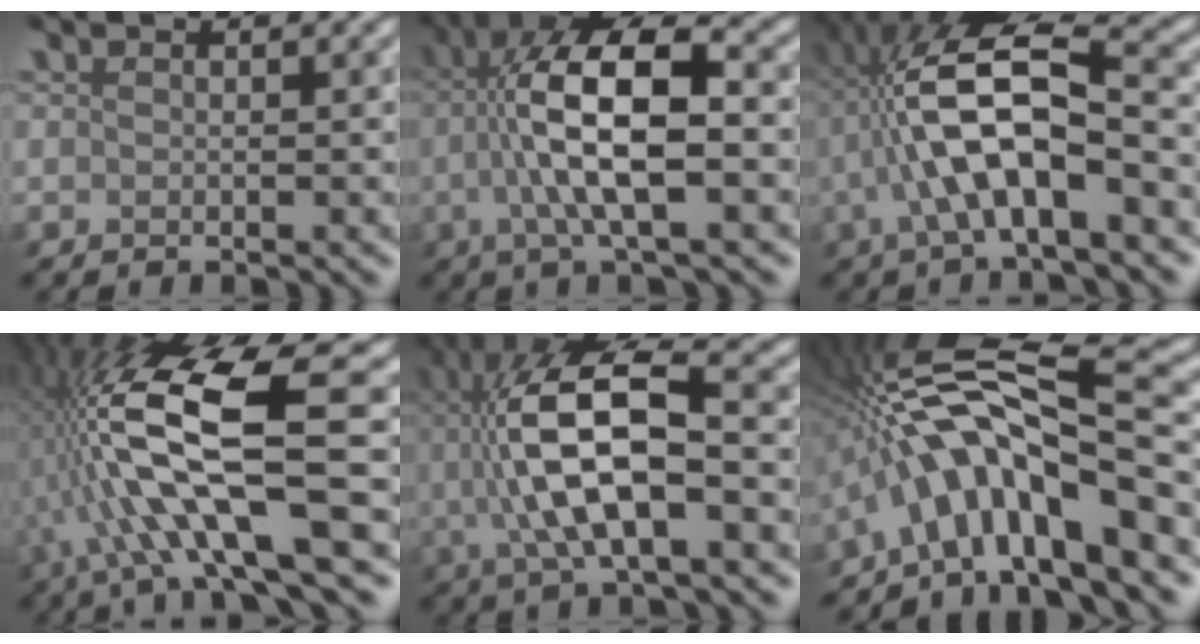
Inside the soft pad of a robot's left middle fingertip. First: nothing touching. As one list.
[{"total": 9.0, "force": [-0.1, 2.8, 8.6], "torque": [-0.171, 0.023, -0.003]}, {"total": 8.1, "force": [-1.0, 2.5, 7.6], "torque": [-0.150, 0.021, -0.012]}, {"total": 12.3, "force": [-2.4, 3.1, 11.7], "torque": [-0.222, 0.017, -0.043]}, {"total": 10.3, "force": [0.5, 3.1, 9.8], "torque": [-0.188, 0.021, 0.007]}, {"total": 12.9, "force": [-3.4, 3.4, 12.0], "torque": [-0.194, 0.030, -0.053]}]